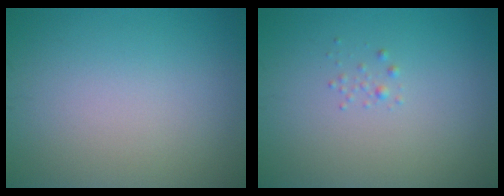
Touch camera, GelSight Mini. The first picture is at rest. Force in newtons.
{"total": 0.6, "press": 0.6, "slide": 0.0}